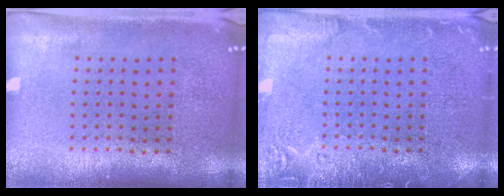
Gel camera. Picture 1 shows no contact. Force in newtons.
{"total": 2.7, "press": 2.7, "slide": 0.5}